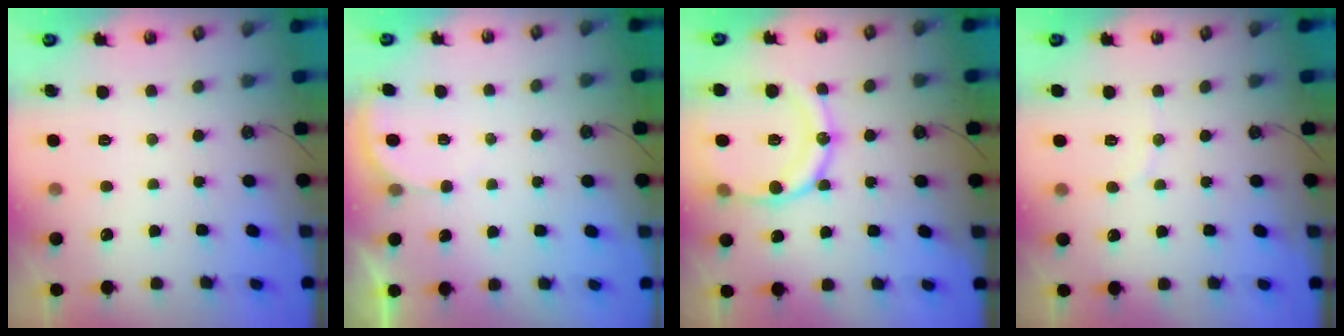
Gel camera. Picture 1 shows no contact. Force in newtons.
{"total": 1.6, "press": 1.6, "slide": 0.1}
{"total": 18.4, "press": 18.0, "slide": 3.5}
{"total": 2.9, "press": 2.9, "slide": 0.3}